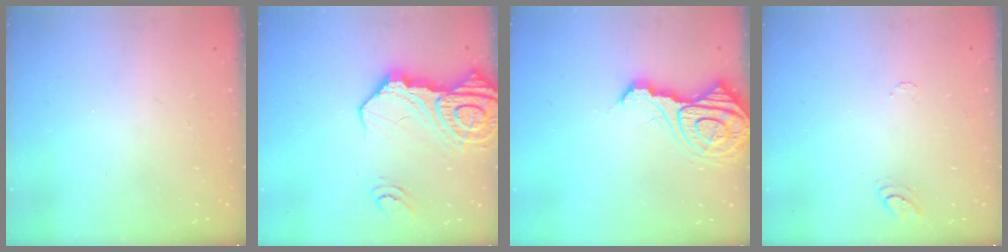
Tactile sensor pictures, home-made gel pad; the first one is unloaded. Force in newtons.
{"total": 22.2, "press": 22.0, "slide": 2.6}
{"total": 14.7, "press": 14.6, "slide": 1.8}
{"total": 5.5, "press": 5.5, "slide": 0.7}